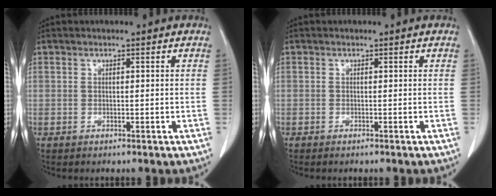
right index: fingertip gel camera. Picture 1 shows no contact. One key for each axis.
{"total": 0.7, "fx": -0.6, "fy": 0.1, "fz": 0.3, "tx": -0.007, "ty": -0.001, "tz": -0.009}